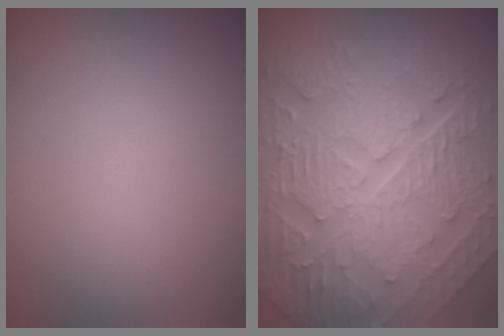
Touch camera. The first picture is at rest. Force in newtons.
{"total": 10.8, "press": 7.3, "slide": 7.9}